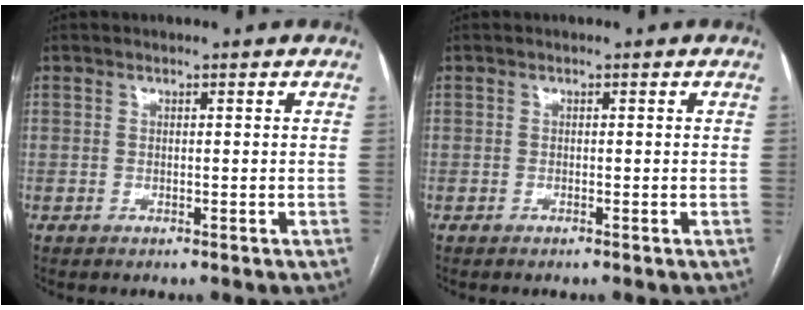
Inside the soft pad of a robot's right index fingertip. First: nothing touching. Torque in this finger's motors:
{"motor_torque": [-0.05, -0.02, 0.04, 0.01]}